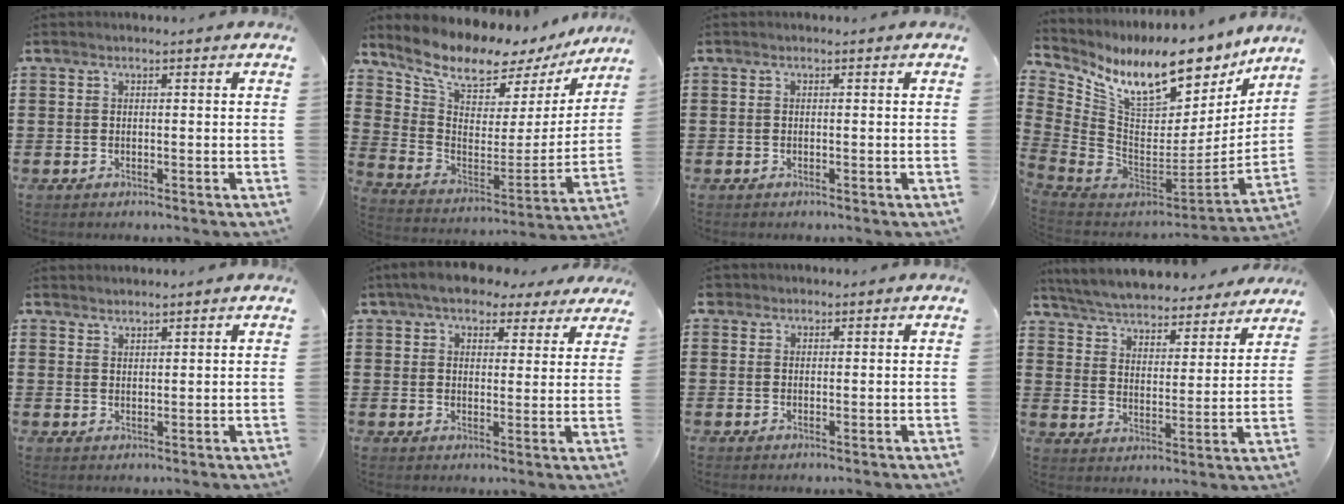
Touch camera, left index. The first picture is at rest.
{"total": 9.5, "force": [8.3, 2.6, 3.9], "torque": [-0.104, -0.065, 0.140]}
{"total": 0.0}
{"total": 13.0, "force": [9.4, 4.6, 7.7], "torque": [-0.157, -0.080, 0.161]}
{"total": 1.7, "force": [1.7, -0.1, -0.2], "torque": [0.002, 0.000, 0.034]}
{"total": 6.3, "force": [5.4, 2.3, 2.3], "torque": [-0.059, -0.003, 0.098]}
{"total": 1.3, "force": [0.9, 0.8, 0.1], "torque": [-0.007, 0.006, 0.018]}
{"total": 5.5, "force": [5.5, -0.1, 0.6], "torque": [-0.040, -0.043, 0.094]}